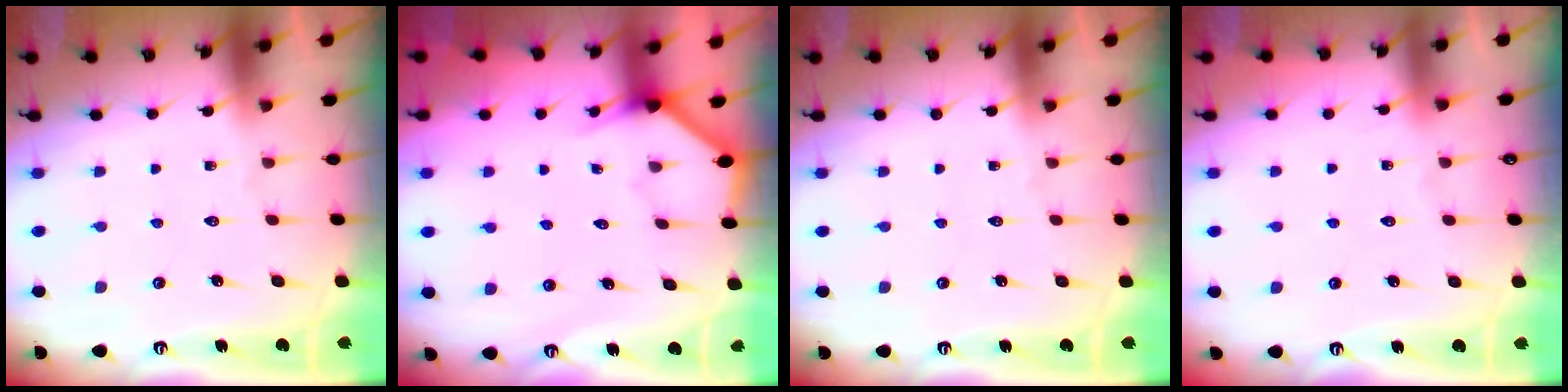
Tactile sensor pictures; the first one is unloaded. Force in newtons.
{"total": 3.3, "press": 3.3, "slide": 0.2}
{"total": 0.0}
{"total": 4.2, "press": 4.2, "slide": 0.7}